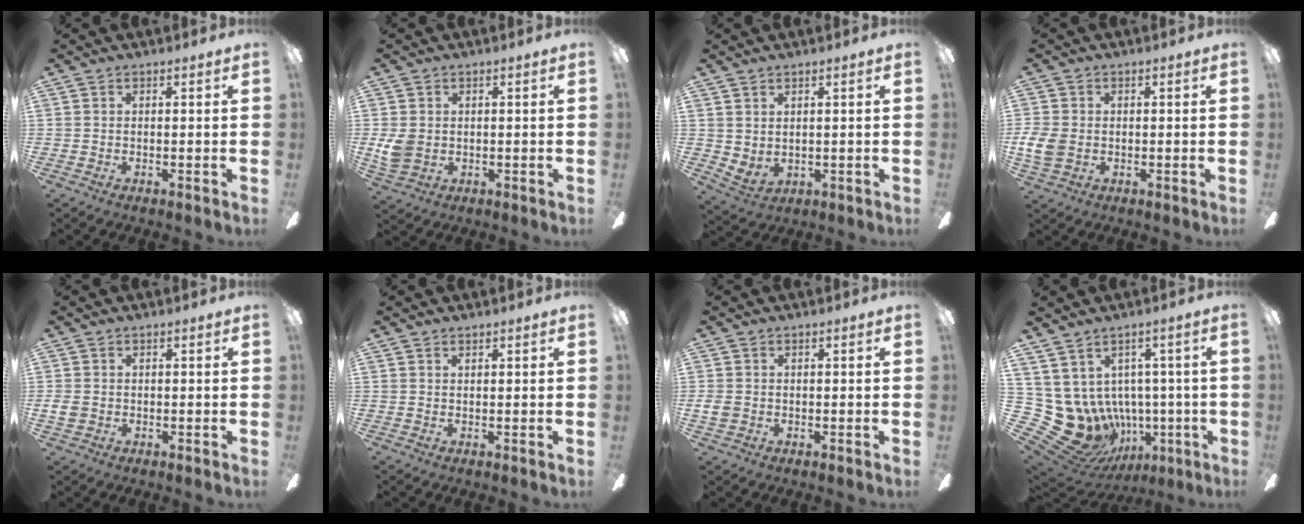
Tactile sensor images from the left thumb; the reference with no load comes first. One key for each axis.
{"total": 5.1, "fx": 0.4, "fy": 4.1, "fz": 3.0, "tx": -0.060, "ty": 0.002, "tz": 0.008}
{"total": 3.0, "fx": 2.4, "fy": 1.5, "fz": 1.0, "tx": -0.025, "ty": -0.012, "tz": 0.045}
{"total": 6.0, "fx": -0.6, "fy": 4.6, "fz": 3.8, "tx": -0.090, "ty": 0.008, "tz": -0.010}
{"total": 2.9, "fx": 0.1, "fy": 2.3, "fz": 1.7, "tx": -0.038, "ty": 0.005, "tz": 0.000}
{"total": 0.9, "fx": 0.7, "fy": 0.4, "fz": 0.5, "tx": -0.004, "ty": -0.002, "tz": 0.010}
{"total": 2.8, "fx": -0.1, "fy": 2.2, "fz": 1.7, "tx": -0.037, "ty": 0.005, "tz": -0.003}
{"total": 13.5, "fx": -2.2, "fy": 11.5, "fz": 6.8, "tx": -0.188, "ty": -0.023, "tz": -0.011}